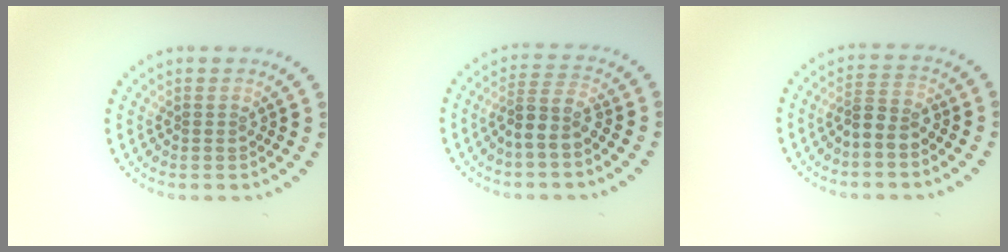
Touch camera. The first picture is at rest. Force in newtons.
{"total": 3.0, "press": 2.4, "slide": 1.8}
{"total": 2.1, "press": 1.8, "slide": 1.0}